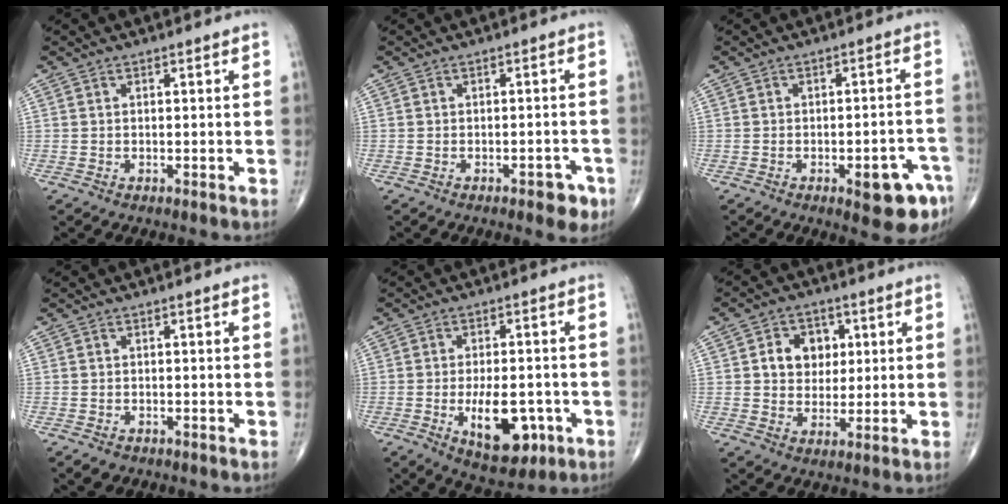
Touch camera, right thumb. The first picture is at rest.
{"total": 3.7, "force": [-2.1, 1.7, 2.6], "torque": [-0.020, 0.013, -0.022]}
{"total": 8.8, "force": [-4.3, 3.0, 7.1], "torque": [-0.069, 0.026, -0.045]}
{"total": 1.8, "force": [-1.1, 1.2, 0.6], "torque": [-0.008, 0.002, -0.013]}
{"total": 11.3, "force": [-3.6, 5.7, 9.1], "torque": [-0.116, 0.007, -0.042]}
{"total": 7.9, "force": [1.8, 6.4, 4.2], "torque": [-0.024, -0.001, 0.028]}